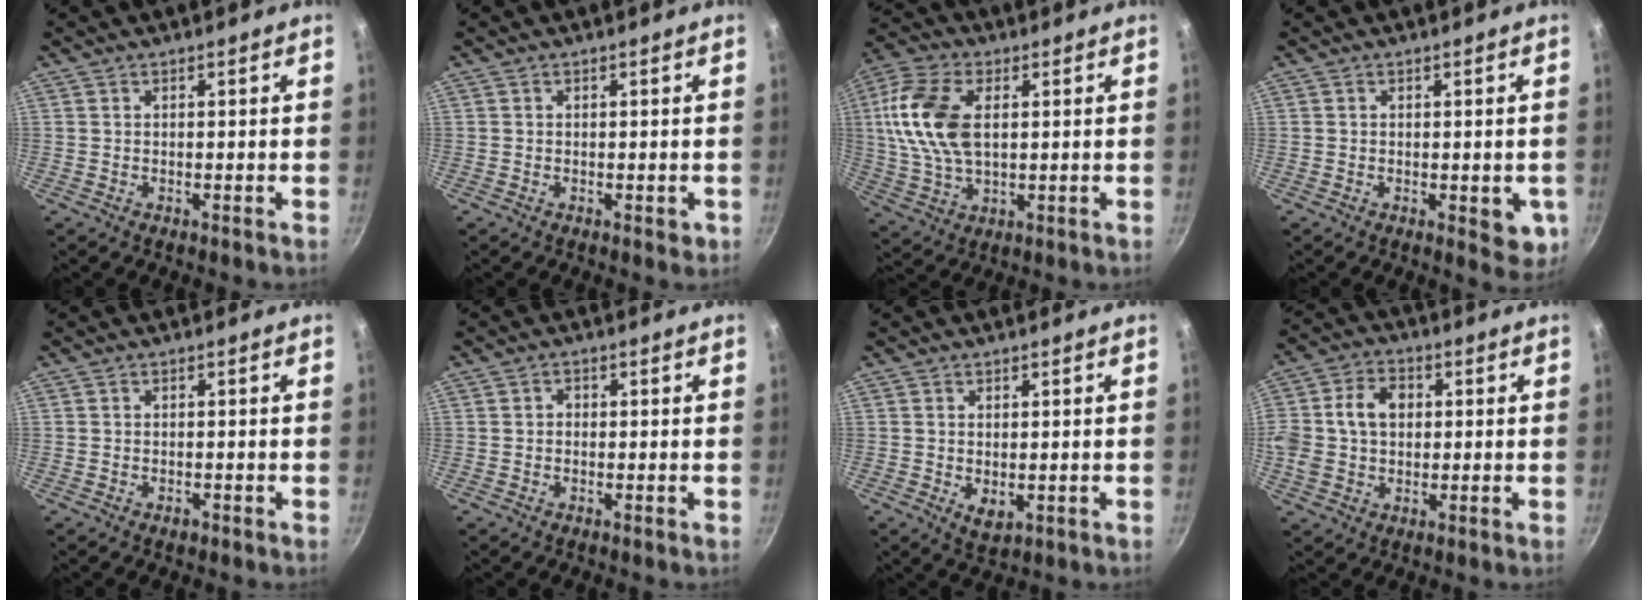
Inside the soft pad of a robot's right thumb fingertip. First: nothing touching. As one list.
[{"total": 1.3, "force": [-0.3, 0.9, 0.9], "torque": [-0.008, 0.002, -0.003]}, {"total": 15.0, "force": [2.6, 8.8, 12.0], "torque": [-0.231, 0.005, 0.043]}, {"total": 5.3, "force": [-1.0, 2.8, 4.4], "torque": [-0.041, -0.006, -0.011]}, {"total": 1.2, "force": [-0.7, 0.7, 0.6], "torque": [-0.011, 0.004, -0.011]}, {"total": 1.1, "force": [-0.2, 1.0, 0.5], "torque": [-0.007, 0.006, -0.004]}, {"total": 3.6, "force": [-0.3, 2.3, 2.8], "torque": [-0.045, -0.012, 0.000]}, {"total": 11.0, "force": [1.2, 8.4, 7.0], "torque": [-0.123, 0.017, 0.009]}]